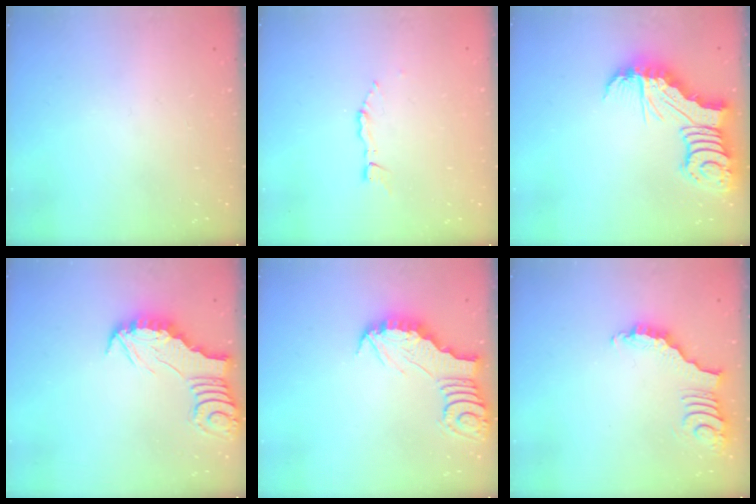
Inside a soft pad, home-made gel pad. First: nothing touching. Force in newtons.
{"total": 2.0, "press": 2.0, "slide": 0.2}
{"total": 8.6, "press": 8.5, "slide": 1.2}
{"total": 2.5, "press": 2.5, "slide": 0.2}
{"total": 2.9, "press": 2.9, "slide": 0.2}
{"total": 3.9, "press": 3.8, "slide": 0.7}